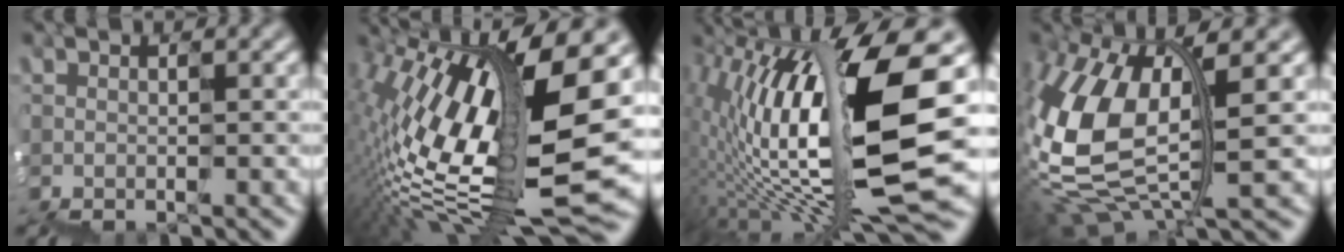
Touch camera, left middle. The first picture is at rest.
{"total": 14.3, "force": [0.8, 5.1, 13.3], "torque": [-0.268, 0.011, 0.006]}
{"total": 14.7, "force": [0.9, 4.7, 13.9], "torque": [-0.269, 0.015, 0.021]}
{"total": 7.7, "force": [1.1, 4.2, 6.4], "torque": [-0.182, -0.010, 0.027]}